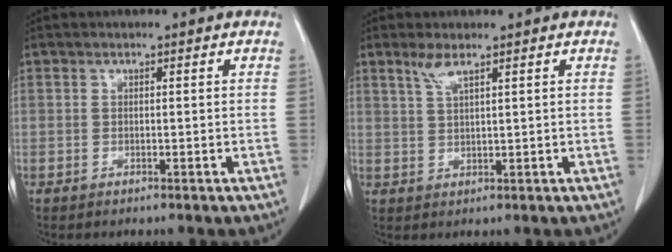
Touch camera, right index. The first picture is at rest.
{"total": 3.2, "force": [2.1, 0.6, 2.4], "torque": [-0.053, 0.005, 0.046]}